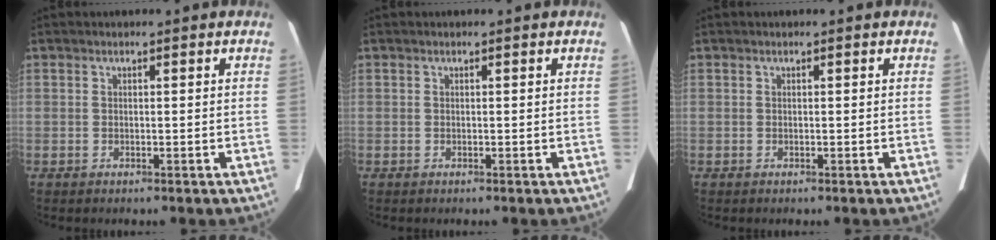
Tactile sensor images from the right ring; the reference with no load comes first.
{"total": 0.0}
{"total": 0.0}